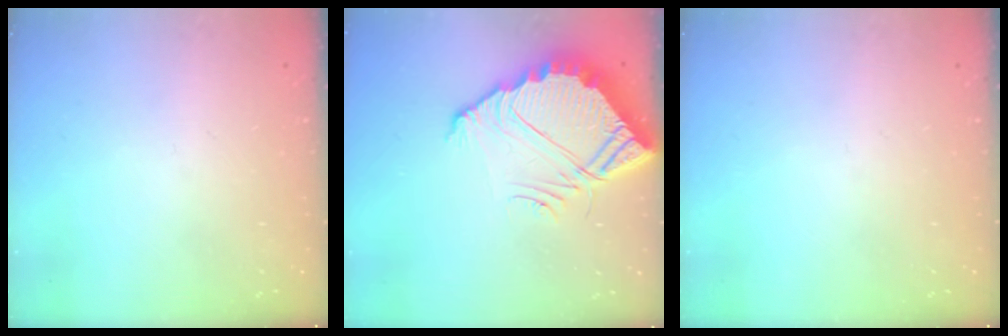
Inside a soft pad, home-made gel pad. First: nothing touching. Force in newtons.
{"total": 8.4, "press": 8.4, "slide": 0.5}
{"total": 0.0}